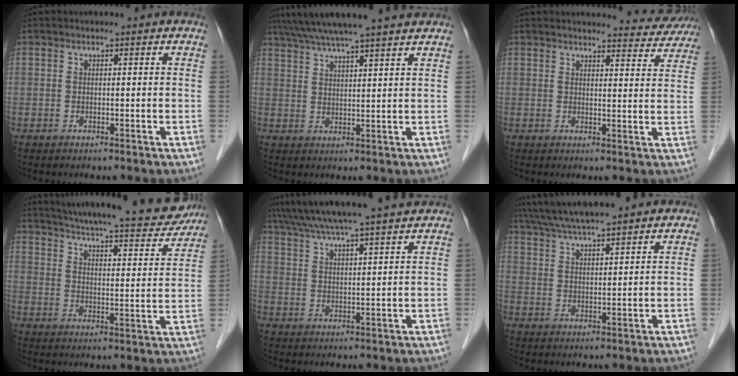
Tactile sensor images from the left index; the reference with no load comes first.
{"total": 14.5, "force": [12.6, -0.3, 7.0], "torque": [-0.124, 0.036, 0.180]}
{"total": 6.8, "force": [6.7, 1.0, 0.3], "torque": [0.008, -0.016, 0.061]}
{"total": 23.3, "force": [21.1, 3.6, 9.3], "torque": [-0.145, -0.030, 0.270]}
{"total": 15.5, "force": [13.8, -0.7, 7.0], "torque": [-0.126, 0.020, 0.199]}
{"total": 14.7, "force": [12.9, 0.8, 6.8], "torque": [-0.125, 0.039, 0.197]}